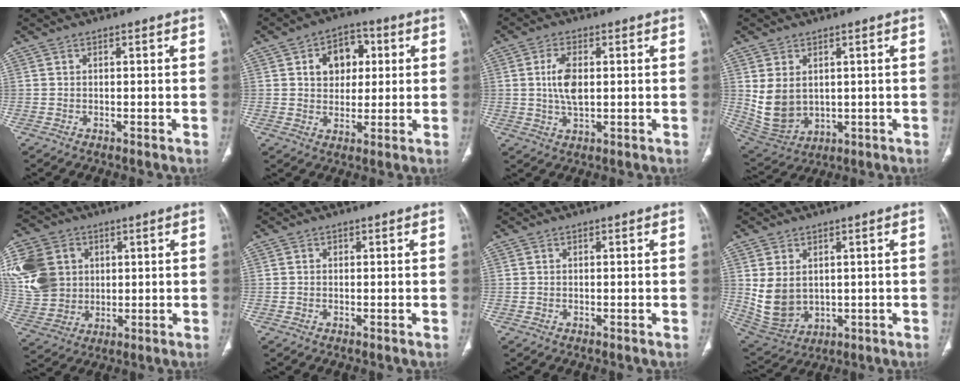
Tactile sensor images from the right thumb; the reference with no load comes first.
{"total": 9.3, "force": [2.5, 6.9, 5.6], "torque": [-0.043, 0.004, 0.036]}
{"total": 6.2, "force": [0.7, 3.1, 5.3], "torque": [-0.107, -0.001, 0.014]}
{"total": 9.5, "force": [1.4, 6.9, 6.3], "torque": [-0.113, -0.011, 0.055]}
{"total": 17.6, "force": [4.0, 14.5, 9.2], "torque": [-0.198, 0.011, 0.087]}
{"total": 0.0}
{"total": 0.0}
{"total": 9.3, "force": [1.2, 6.9, 6.2], "torque": [-0.109, -0.010, 0.052]}